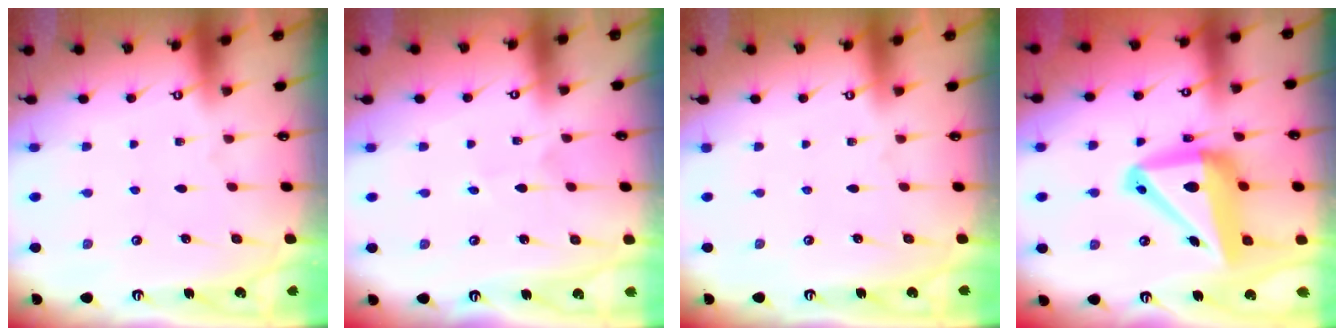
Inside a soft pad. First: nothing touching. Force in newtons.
{"total": 2.5, "press": 2.5, "slide": 0.1}
{"total": 0.0}
{"total": 16.4, "press": 16.2, "slide": 2.9}